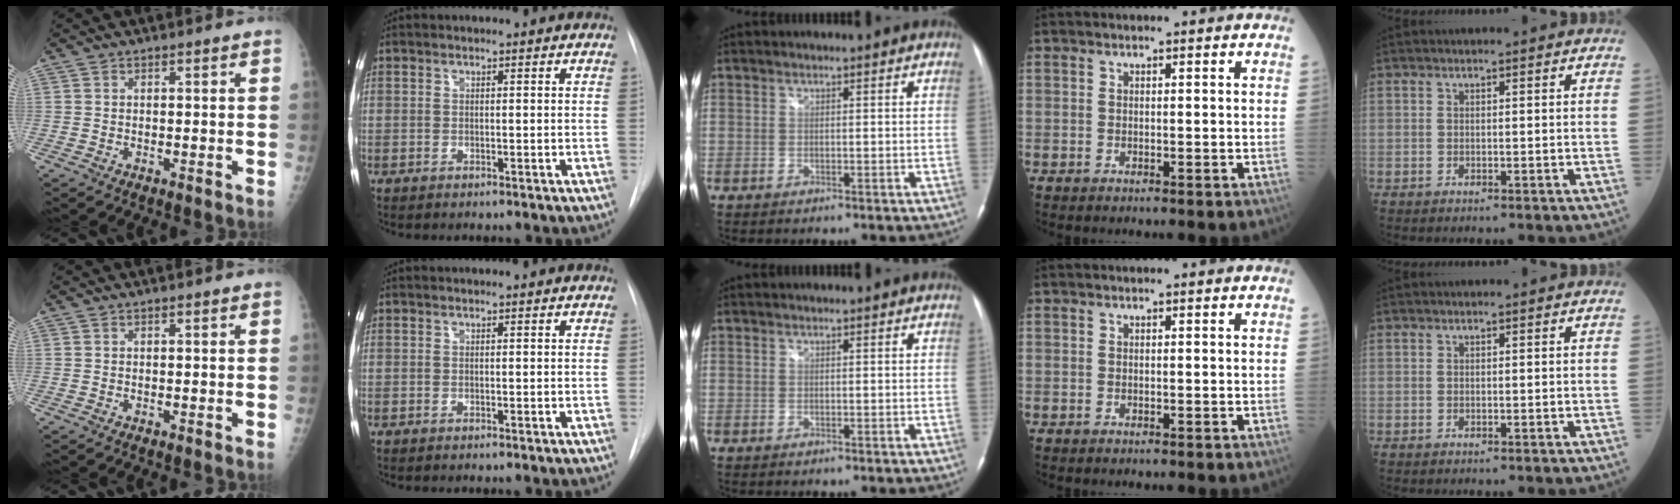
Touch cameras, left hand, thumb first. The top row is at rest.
{}